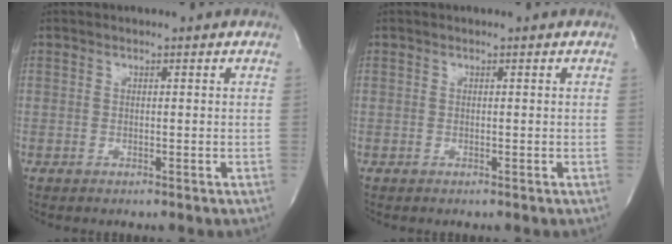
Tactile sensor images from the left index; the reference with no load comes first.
{"total": 0.0}